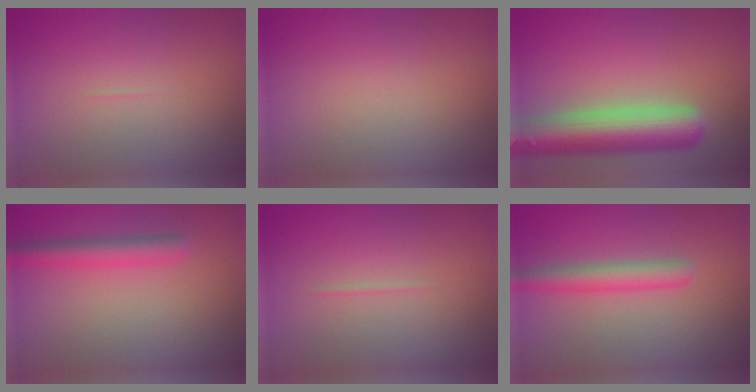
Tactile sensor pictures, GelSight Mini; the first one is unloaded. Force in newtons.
{"total": 0.0}
{"total": 8.5, "press": 8.5, "slide": 0.4}
{"total": 2.9, "press": 2.9, "slide": 0.2}
{"total": 0.7, "press": 0.7, "slide": 0.2}
{"total": 3.0, "press": 3.0, "slide": 0.1}